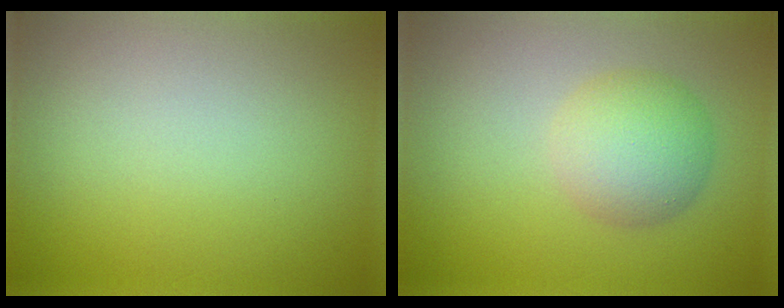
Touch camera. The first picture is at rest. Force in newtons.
{"total": 4.1, "press": 4.1, "slide": 0.1}